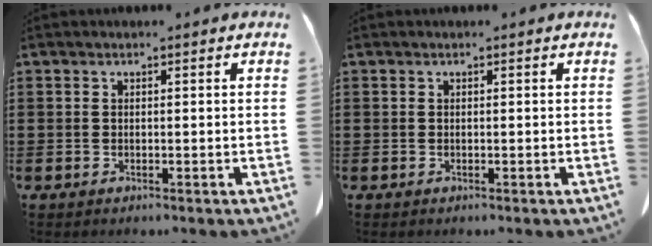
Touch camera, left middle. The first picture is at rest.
{"total": 0.0}